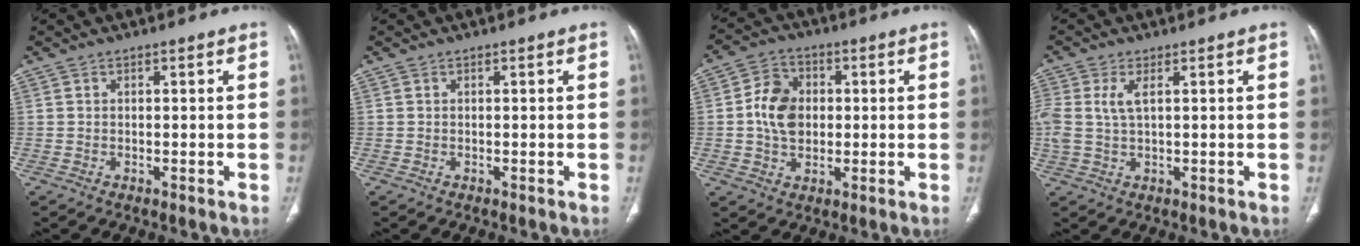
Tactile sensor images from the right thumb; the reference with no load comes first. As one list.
[{"total": 0.0}, {"total": 9.3, "force": [0.3, 7.1, 5.9], "torque": [-0.085, 0.009, 0.002]}, {"total": 5.0, "force": [1.3, 2.4, 4.3], "torque": [-0.118, 0.007, 0.030]}]